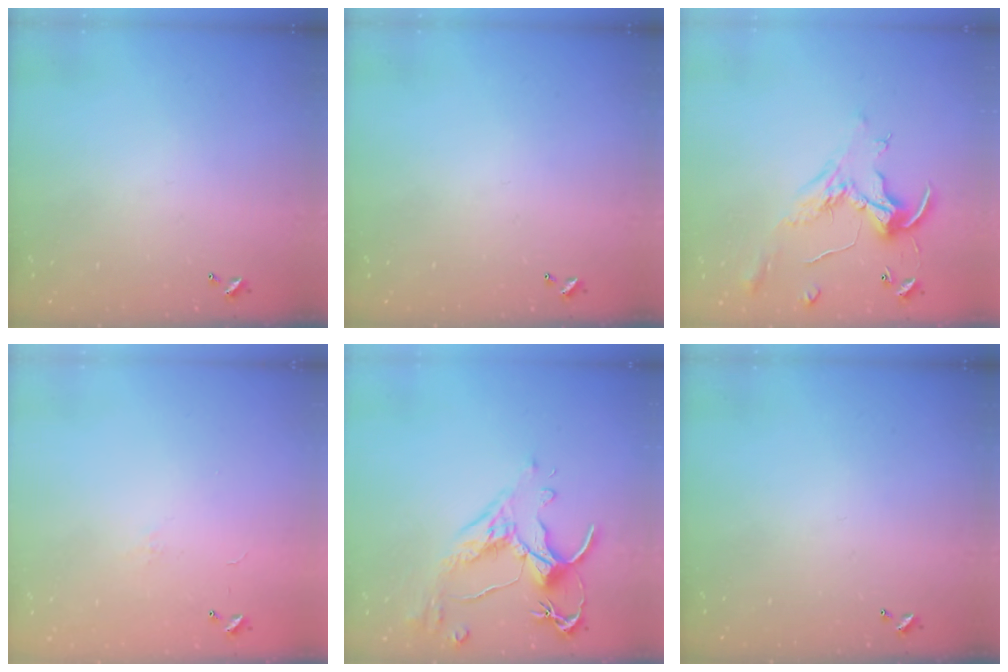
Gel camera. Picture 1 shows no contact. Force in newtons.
{"total": 0.0}
{"total": 0.8, "press": 0.5, "slide": 0.6}
{"total": 5.6, "press": 5.6, "slide": 0.8}
{"total": 2.6, "press": 2.2, "slide": 1.3}
{"total": 0.0}